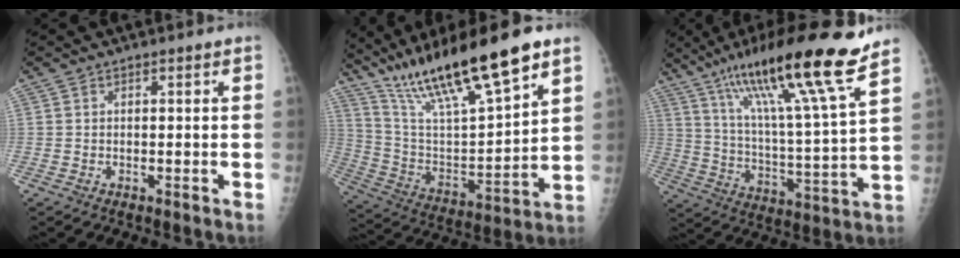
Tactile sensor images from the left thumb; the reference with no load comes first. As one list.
[{"total": 23.3, "force": [16.2, 4.0, 16.2], "torque": [-0.274, -0.054, 0.297]}, {"total": 22.3, "force": [14.8, 1.3, 16.6], "torque": [-0.266, -0.053, 0.253]}]